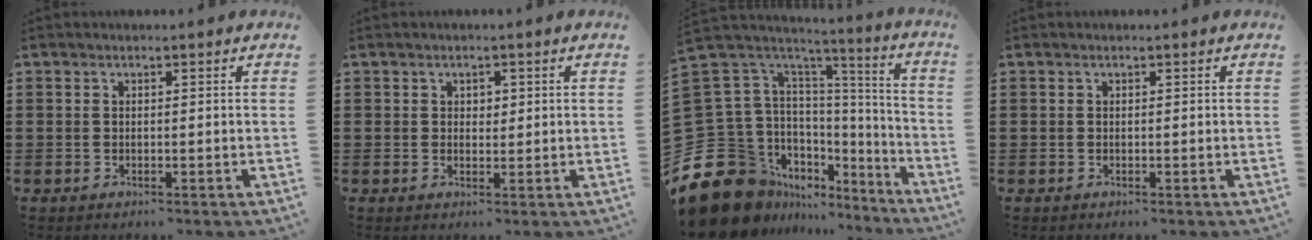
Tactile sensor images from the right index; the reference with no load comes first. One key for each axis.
{"total": 1.2, "fx": 0.5, "fy": 1.0, "fz": 0.5, "tx": -0.012, "ty": 0.006, "tz": 0.010}
{"total": 17.8, "fx": -10.3, "fy": 12.1, "fz": 7.9, "tx": -0.189, "ty": -0.013, "tz": -0.152}
{"total": 0.0}